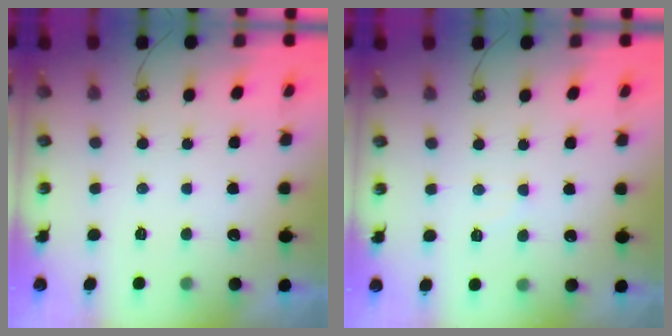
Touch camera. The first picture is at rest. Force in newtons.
{"total": 6.4, "press": 6.3, "slide": 0.9}